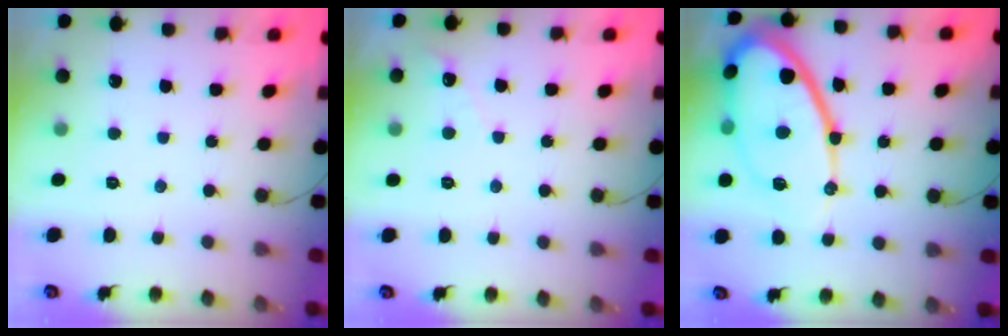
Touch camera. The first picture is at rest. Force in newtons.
{"total": 2.9, "press": 2.9, "slide": 0.2}
{"total": 20.7, "press": 20.5, "slide": 2.1}